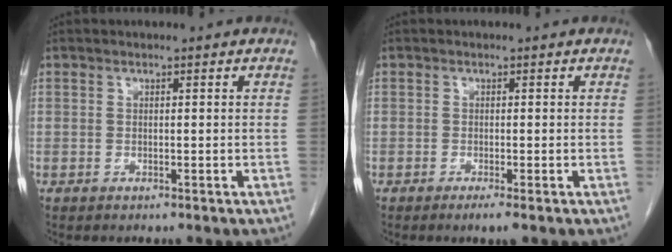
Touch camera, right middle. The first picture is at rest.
{"total": 1.4, "force": [-0.8, -0.1, 1.1], "torque": [-0.019, -0.004, -0.014]}